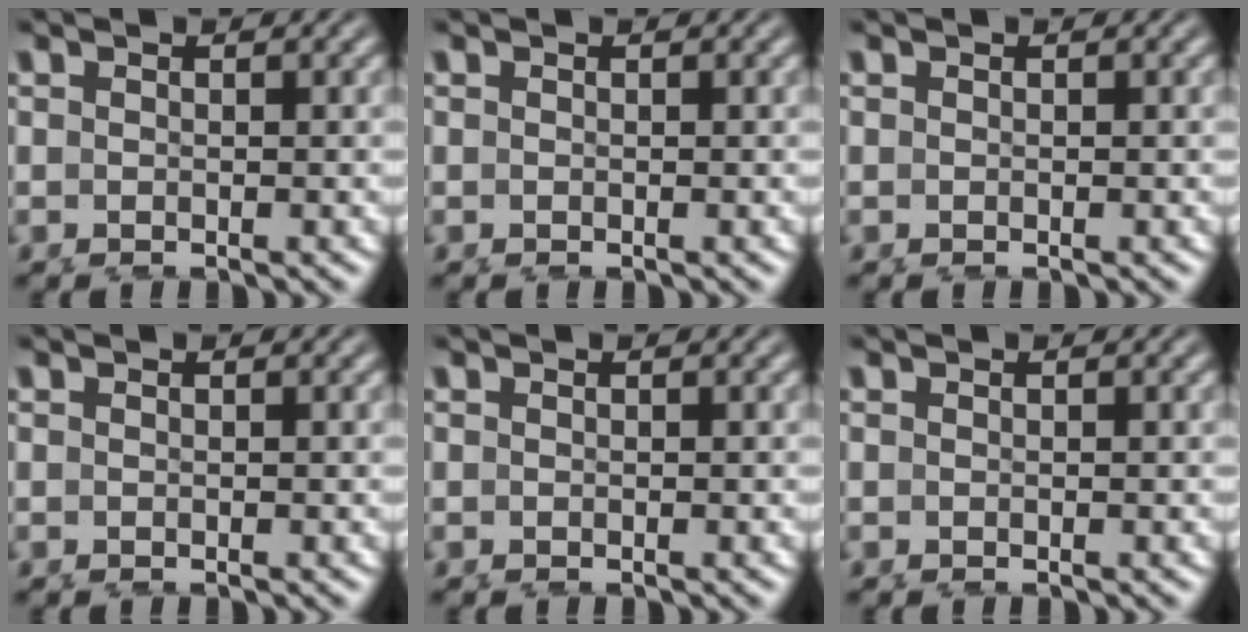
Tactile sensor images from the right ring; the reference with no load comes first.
{"total": 0.0}
{"total": 0.0}
{"total": 0.0}
{"total": 0.0}
{"total": 0.0}